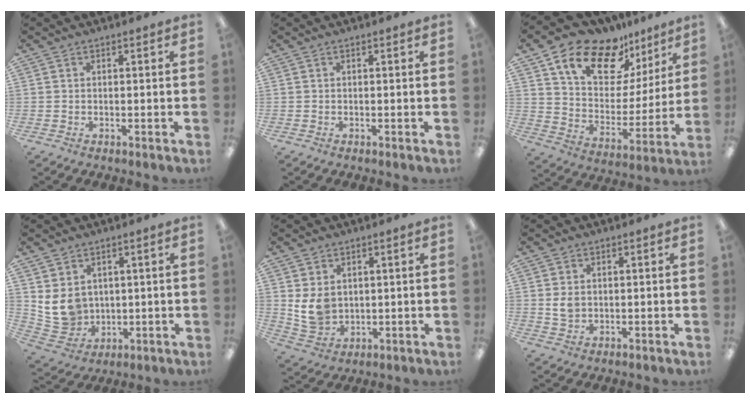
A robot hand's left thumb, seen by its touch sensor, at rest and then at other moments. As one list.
[{"total": 0.0}, {"total": 16.7, "force": [12.2, 8.7, 7.3], "torque": [-0.141, -0.078, 0.220]}, {"total": 8.5, "force": [2.4, 7.3, 3.5], "torque": [-0.093, -0.011, 0.051]}, {"total": 7.6, "force": [1.8, 6.2, 4.0], "torque": [-0.094, -0.005, 0.033]}, {"total": 3.5, "force": [0.6, 2.8, 2.1], "torque": [-0.033, 0.002, 0.009]}]